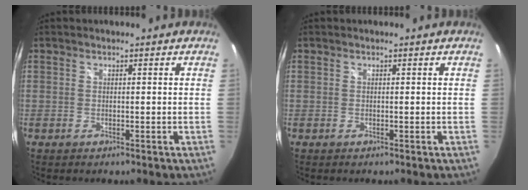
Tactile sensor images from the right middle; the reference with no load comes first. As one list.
[{"total": 0.0}]